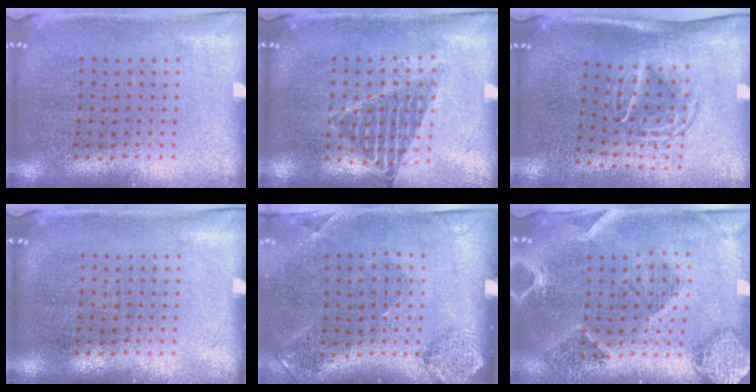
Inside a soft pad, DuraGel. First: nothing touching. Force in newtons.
{"total": 0.9, "press": 0.8, "slide": 0.3}
{"total": 1.6, "press": 1.2, "slide": 1.1}
{"total": 0.0}
{"total": 1.7, "press": 1.3, "slide": 1.2}
{"total": 1.6, "press": 1.5, "slide": 0.4}